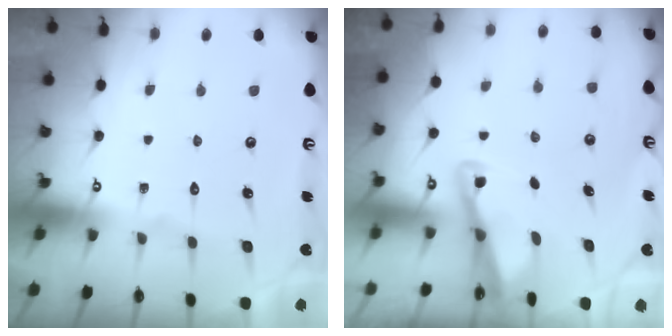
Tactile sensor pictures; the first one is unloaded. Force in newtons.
{"total": 2.9, "press": 2.9, "slide": 0.4}